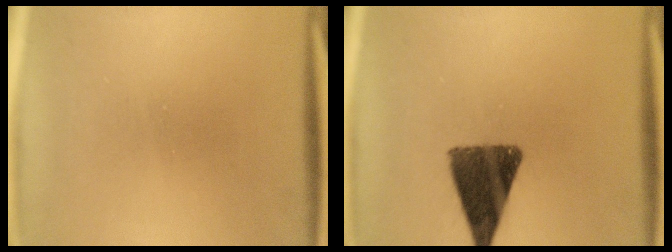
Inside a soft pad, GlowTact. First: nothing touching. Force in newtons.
{"total": 11.5}